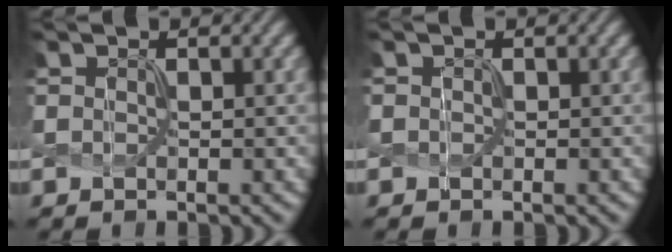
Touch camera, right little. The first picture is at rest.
{"total": 0.0}